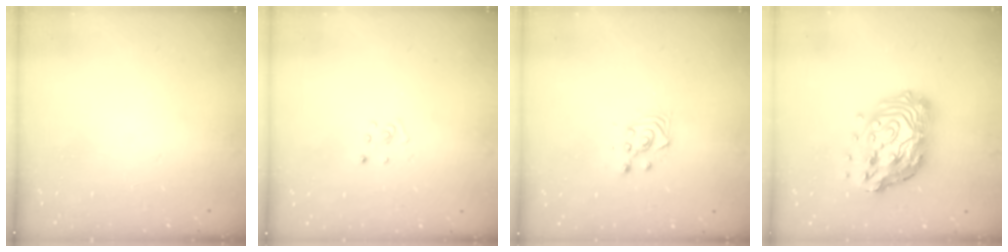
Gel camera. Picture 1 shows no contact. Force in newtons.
{"total": 2.2, "press": 2.2, "slide": 0.2}
{"total": 3.6, "press": 3.4, "slide": 1.2}
{"total": 18.3, "press": 18.2, "slide": 1.8}